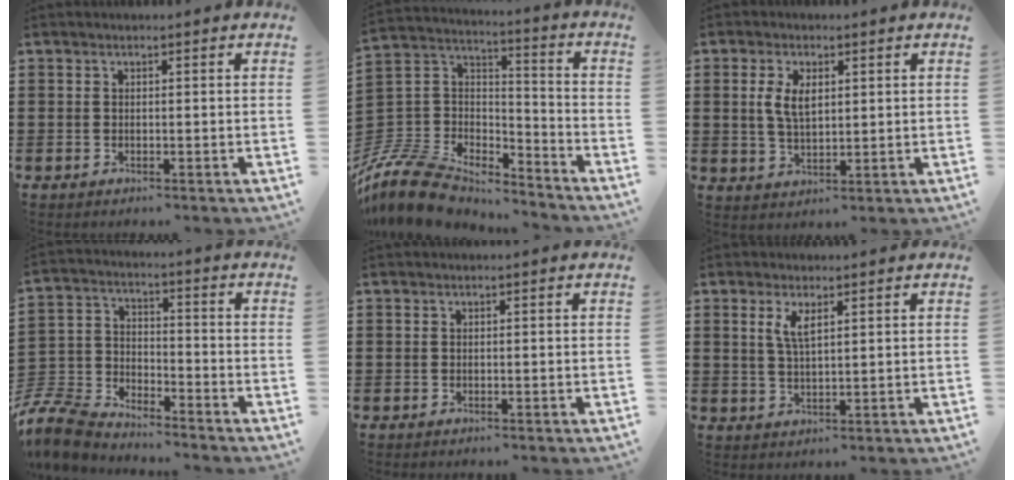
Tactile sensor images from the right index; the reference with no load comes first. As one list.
[{"total": 11.6, "force": [-10.2, 4.2, 3.4], "torque": [-0.105, 0.012, -0.210]}, {"total": 4.7, "force": [1.0, 2.4, 4.0], "torque": [-0.084, 0.008, 0.017]}, {"total": 8.4, "force": [-8.1, 1.8, 1.6], "torque": [-0.063, 0.004, -0.170]}, {"total": 0.0}, {"total": 3.4, "force": [1.6, 1.0, 2.8], "torque": [-0.059, 0.005, 0.027]}]